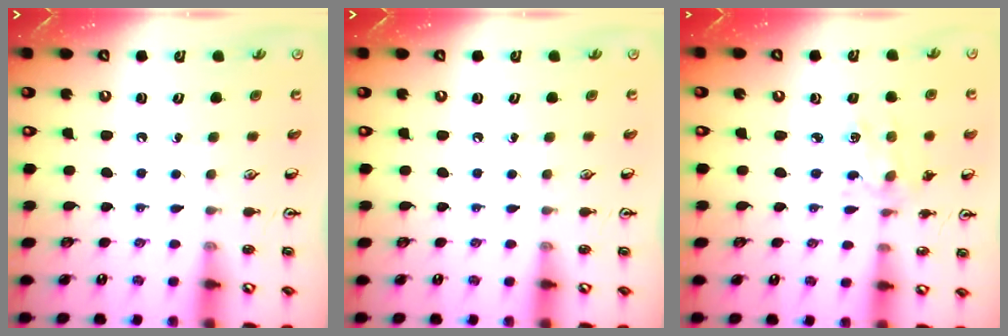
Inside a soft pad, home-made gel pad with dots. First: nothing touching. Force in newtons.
{"total": 0.0}
{"total": 1.9, "press": 1.9, "slide": 0.2}